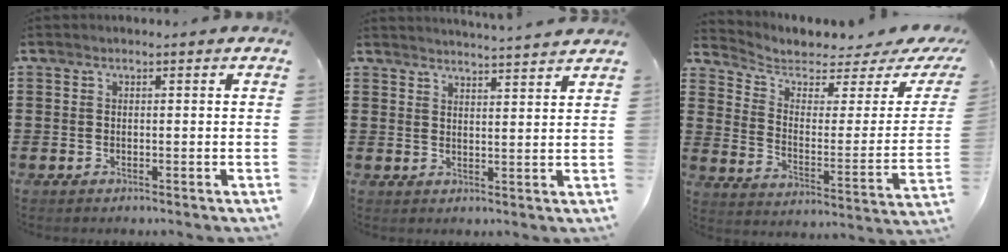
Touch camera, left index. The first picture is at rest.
{"total": 3.1, "force": [3.0, -0.7, 0.1], "torque": [-0.012, -0.018, 0.054]}
{"total": 3.9, "force": [3.1, 1.5, 1.8], "torque": [-0.057, -0.024, 0.049]}